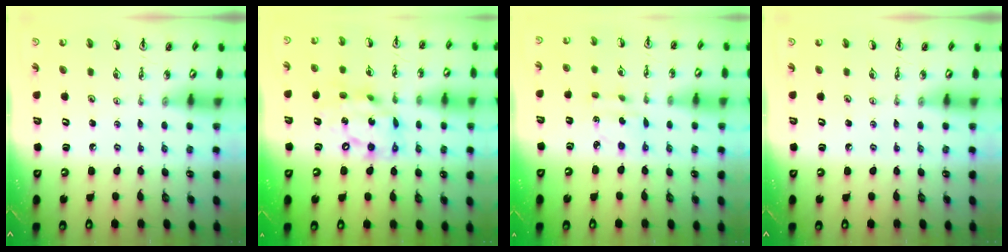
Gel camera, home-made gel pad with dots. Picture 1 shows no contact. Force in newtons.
{"total": 14.9, "press": 14.8, "slide": 1.4}
{"total": 2.7, "press": 2.7, "slide": 0.2}
{"total": 0.0}